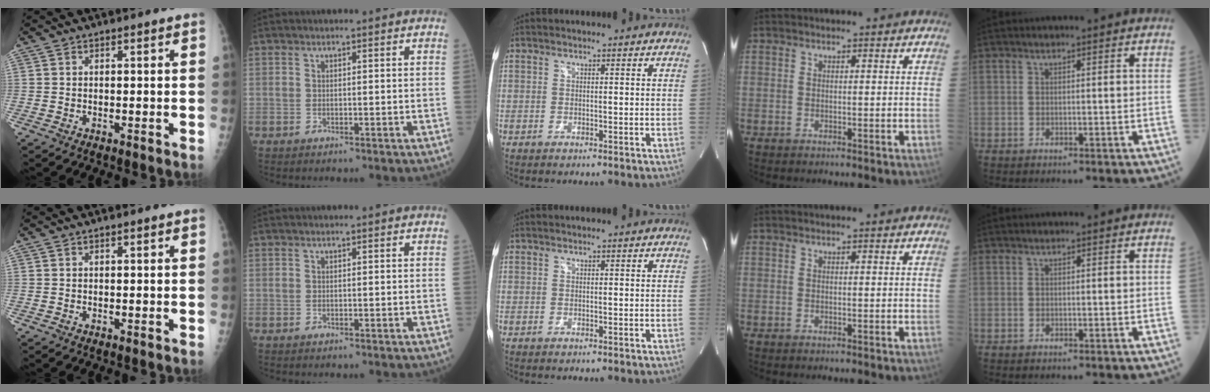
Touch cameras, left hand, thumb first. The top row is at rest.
{}